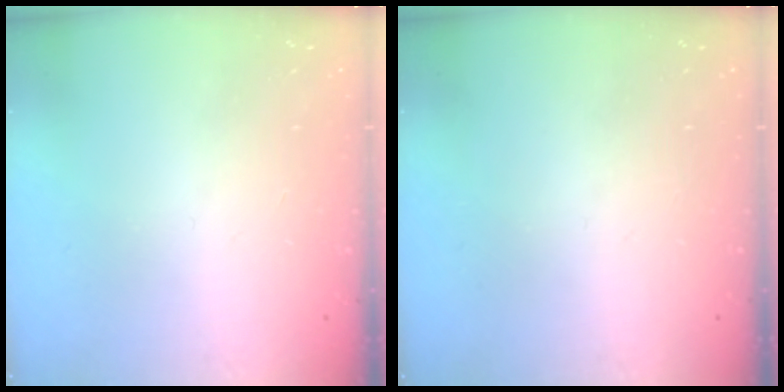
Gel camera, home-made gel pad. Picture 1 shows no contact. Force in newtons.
{"total": 0.0}